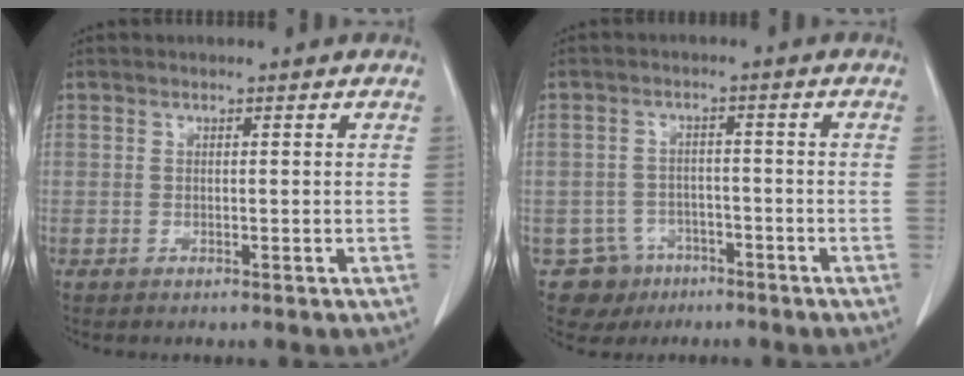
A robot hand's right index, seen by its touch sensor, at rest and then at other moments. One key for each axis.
{"total": 5.5, "fx": -3.3, "fy": 4.5, "fz": -0.1, "tx": 0.005, "ty": 0.010, "tz": -0.047}